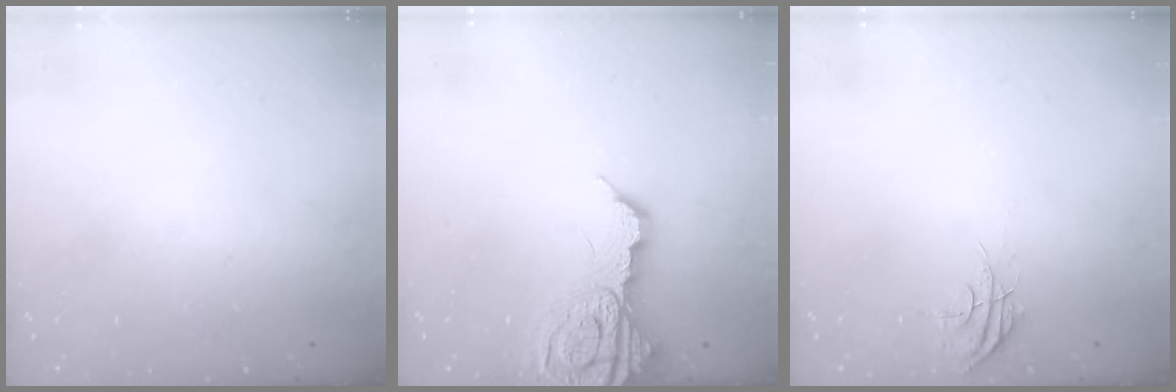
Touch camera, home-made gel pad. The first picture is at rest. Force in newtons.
{"total": 14.3, "press": 14.2, "slide": 1.6}
{"total": 5.5, "press": 5.4, "slide": 0.6}